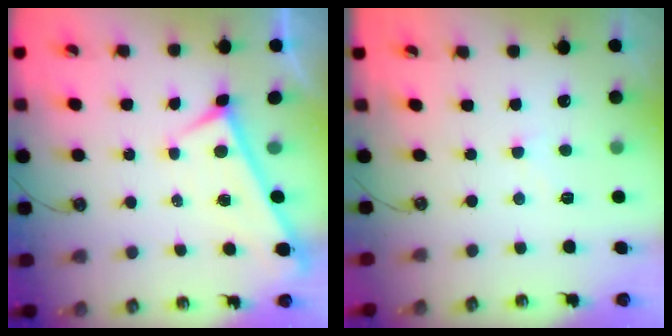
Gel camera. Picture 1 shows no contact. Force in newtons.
{"total": 0.8, "press": 0.6, "slide": 0.5}